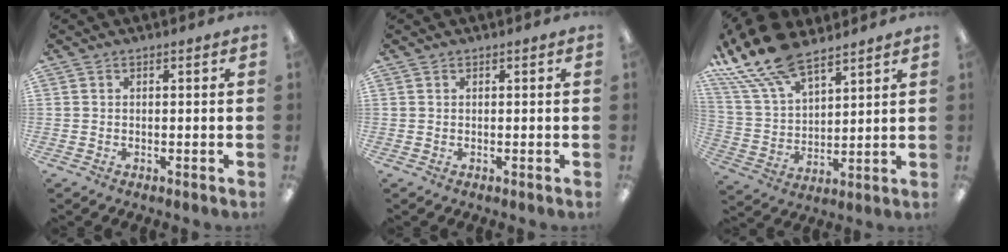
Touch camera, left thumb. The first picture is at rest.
{"total": 0.0}
{"total": 18.9, "force": [13.6, 7.9, 10.5], "torque": [-0.245, -0.067, 0.245]}